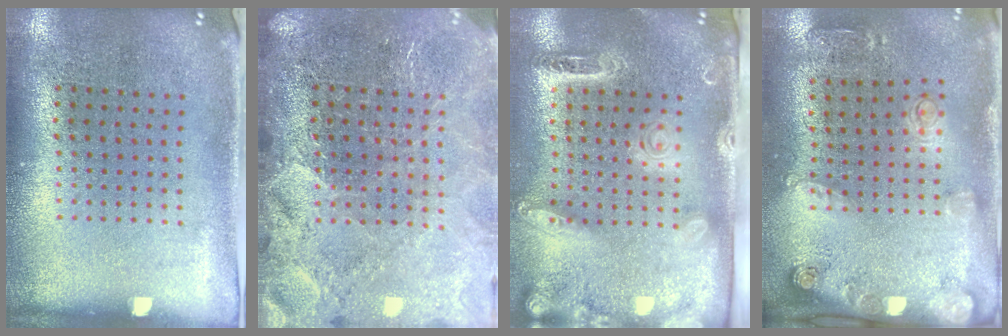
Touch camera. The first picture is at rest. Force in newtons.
{"total": 3.3, "press": 3.0, "slide": 1.2}
{"total": 2.5, "press": 2.0, "slide": 1.6}
{"total": 1.8, "press": 1.4, "slide": 1.1}